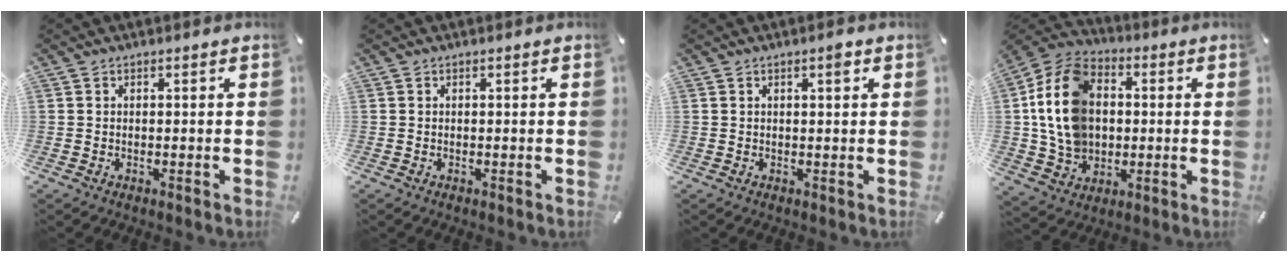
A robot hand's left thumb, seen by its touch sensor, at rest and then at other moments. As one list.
[{"total": 0.0}, {"total": 2.1, "force": [0.9, 0.6, 1.8], "torque": [-0.028, 0.002, 0.011]}, {"total": 15.0, "force": [0.6, 12.2, 8.7], "torque": [-0.201, 0.011, 0.013]}]